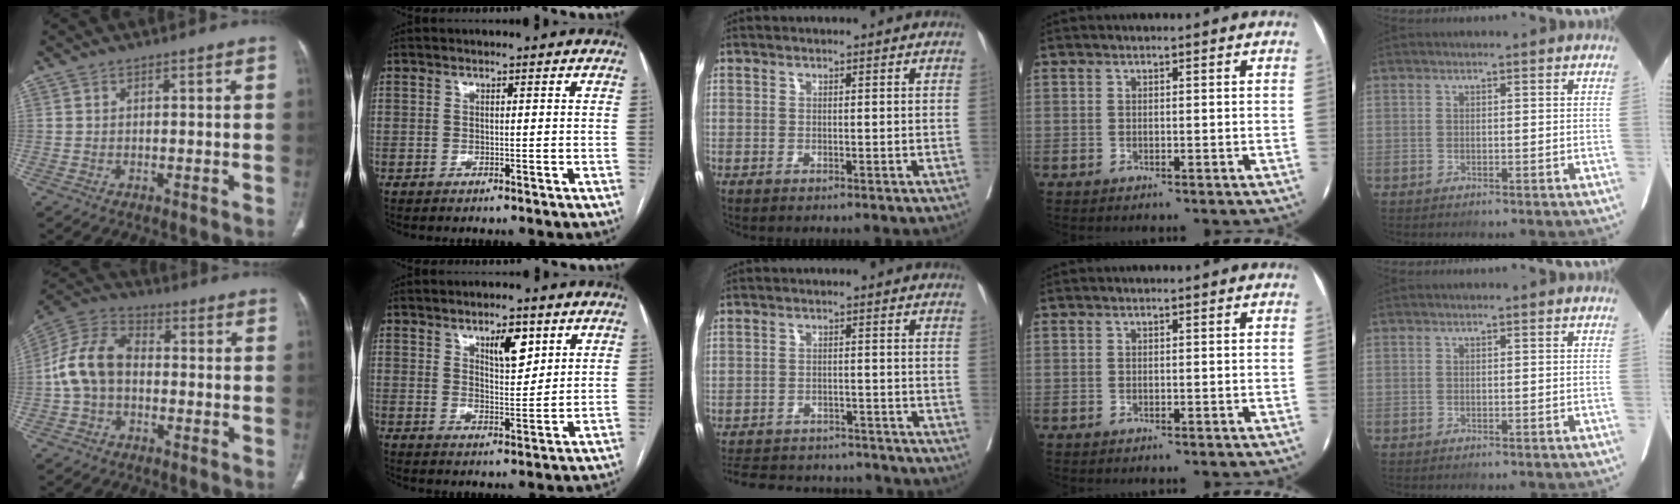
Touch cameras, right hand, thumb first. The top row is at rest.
{"thumb": {"total": 11.2, "force": [-1.1, 7.9, 7.9], "torque": [-0.148, 0.037, -0.034]}, "index": {"total": 5.7, "force": [3.2, 1.9, 4.3], "torque": [-0.071, -0.002, 0.055]}, "middle": {"total": 16.6, "force": [-15.2, 4.9, 4.6], "torque": [-0.120, 0.001, -0.203]}}